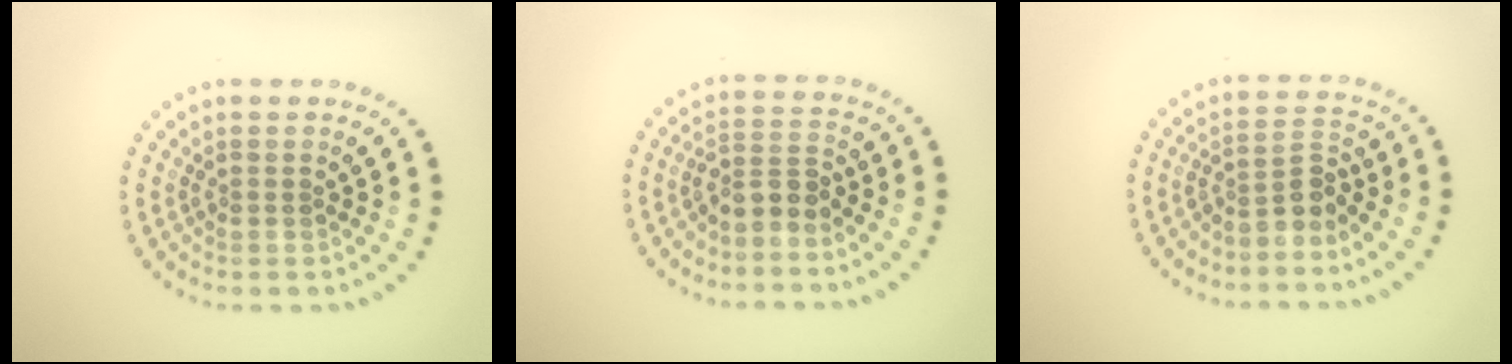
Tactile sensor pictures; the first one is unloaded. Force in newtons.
{"total": 2.6, "press": 2.0, "slide": 1.7}
{"total": 2.8, "press": 2.0, "slide": 2.0}